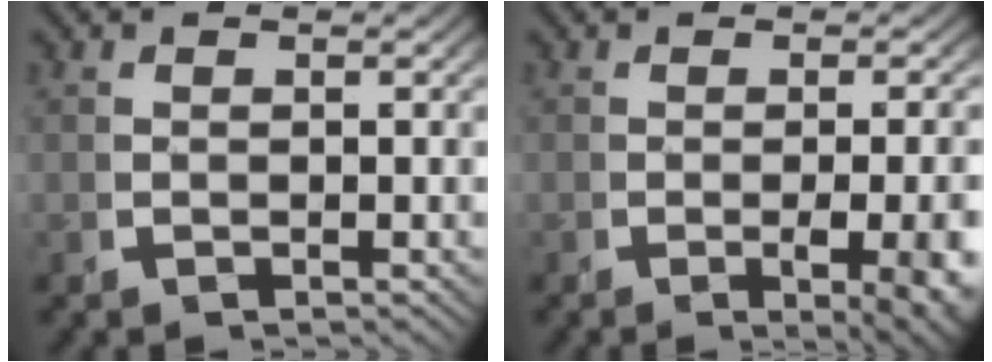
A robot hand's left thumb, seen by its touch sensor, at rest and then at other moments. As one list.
[{"total": 5.6, "force": [-1.5, 1.8, 5.0], "torque": [-0.073, -0.017, -0.015]}]